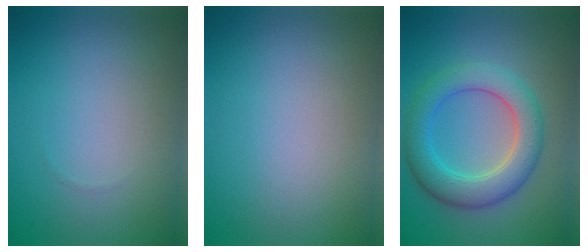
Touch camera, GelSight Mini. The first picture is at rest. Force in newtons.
{"total": 0.0}
{"total": 5.9, "press": 5.9, "slide": 0.0}